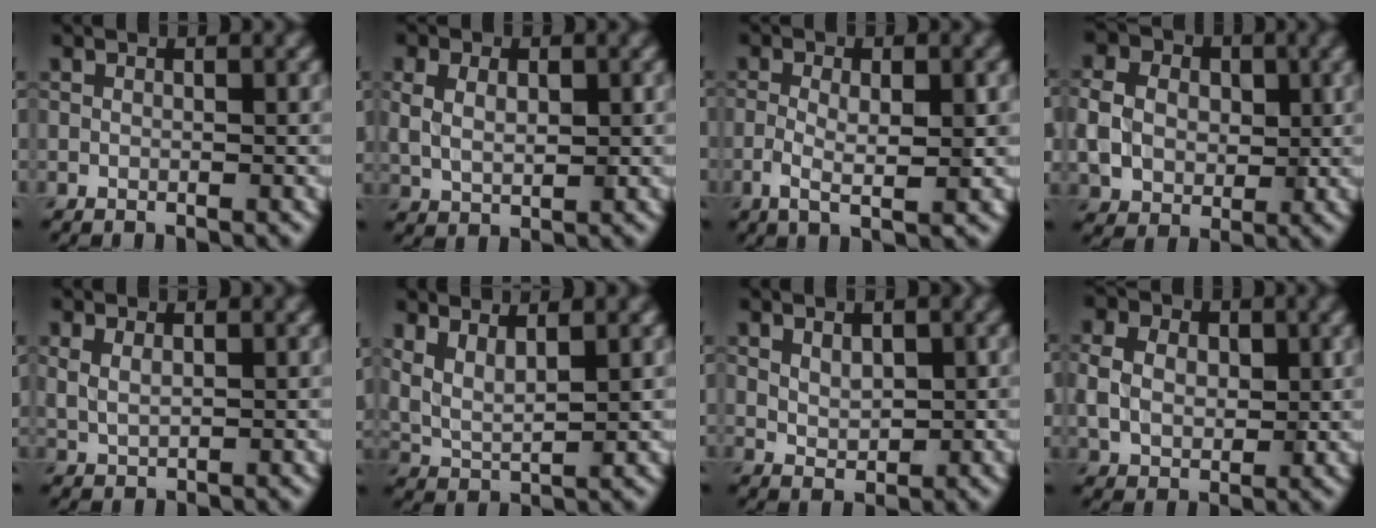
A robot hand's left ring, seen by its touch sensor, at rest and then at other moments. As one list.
[{"total": 3.6, "force": [0.8, 2.4, 2.6], "torque": [-0.044, 0.002, 0.020]}, {"total": 3.5, "force": [-0.4, 1.1, 3.3], "torque": [-0.063, -0.004, -0.009]}, {"total": 6.7, "force": [0.8, 5.5, 3.7], "torque": [-0.087, 0.013, 0.003]}, {"total": 1.6, "force": [0.7, 0.8, 1.2], "torque": [-0.030, -0.001, 0.018]}, {"total": 3.4, "force": [2.0, 1.1, 2.5], "torque": [-0.058, -0.005, 0.043]}, {"total": 2.2, "force": [0.8, 1.3, 1.6], "torque": [-0.026, -0.002, 0.019]}, {"total": 5.6, "force": [1.1, 4.4, 3.3], "torque": [-0.072, 0.007, 0.008]}]